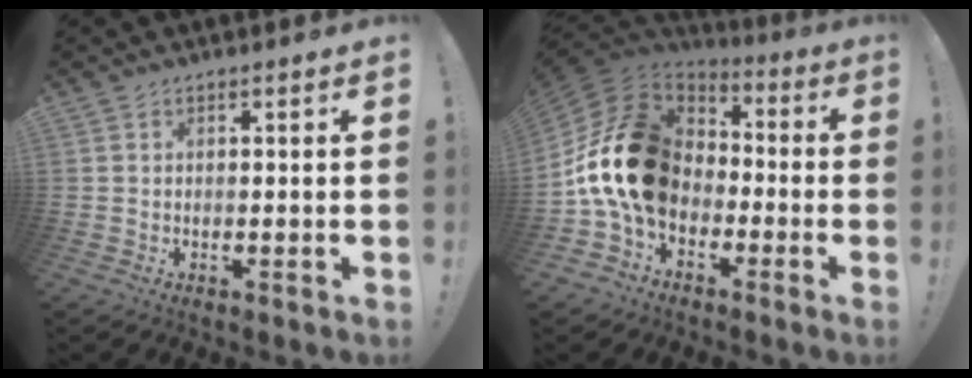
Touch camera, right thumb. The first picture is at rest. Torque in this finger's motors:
{"motor_torque": [2.98, 2.03, 2.02, -0.75, 0.30]}